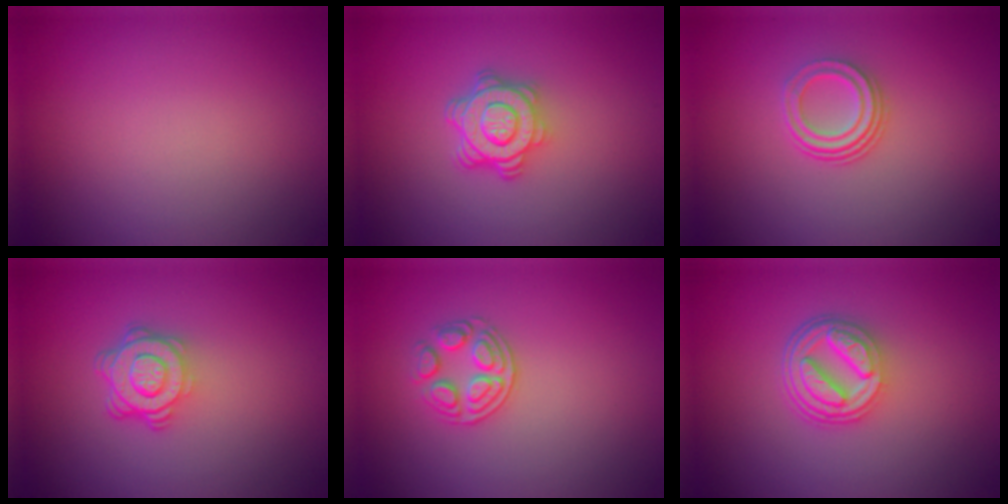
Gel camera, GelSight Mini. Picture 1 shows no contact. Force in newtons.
{"total": 4.6, "press": 3.3, "slide": 3.2}
{"total": 2.9, "press": 2.1, "slide": 2.0}
{"total": 4.5, "press": 3.2, "slide": 3.1}
{"total": 2.7, "press": 2.4, "slide": 1.1}
{"total": 5.2, "press": 3.9, "slide": 3.5}